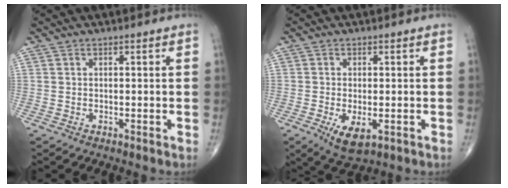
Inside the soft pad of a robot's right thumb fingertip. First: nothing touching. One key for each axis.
{"total": 5.5, "fx": -1.8, "fy": 2.5, "fz": 4.6, "tx": -0.080, "ty": -0.012, "tz": -0.022}